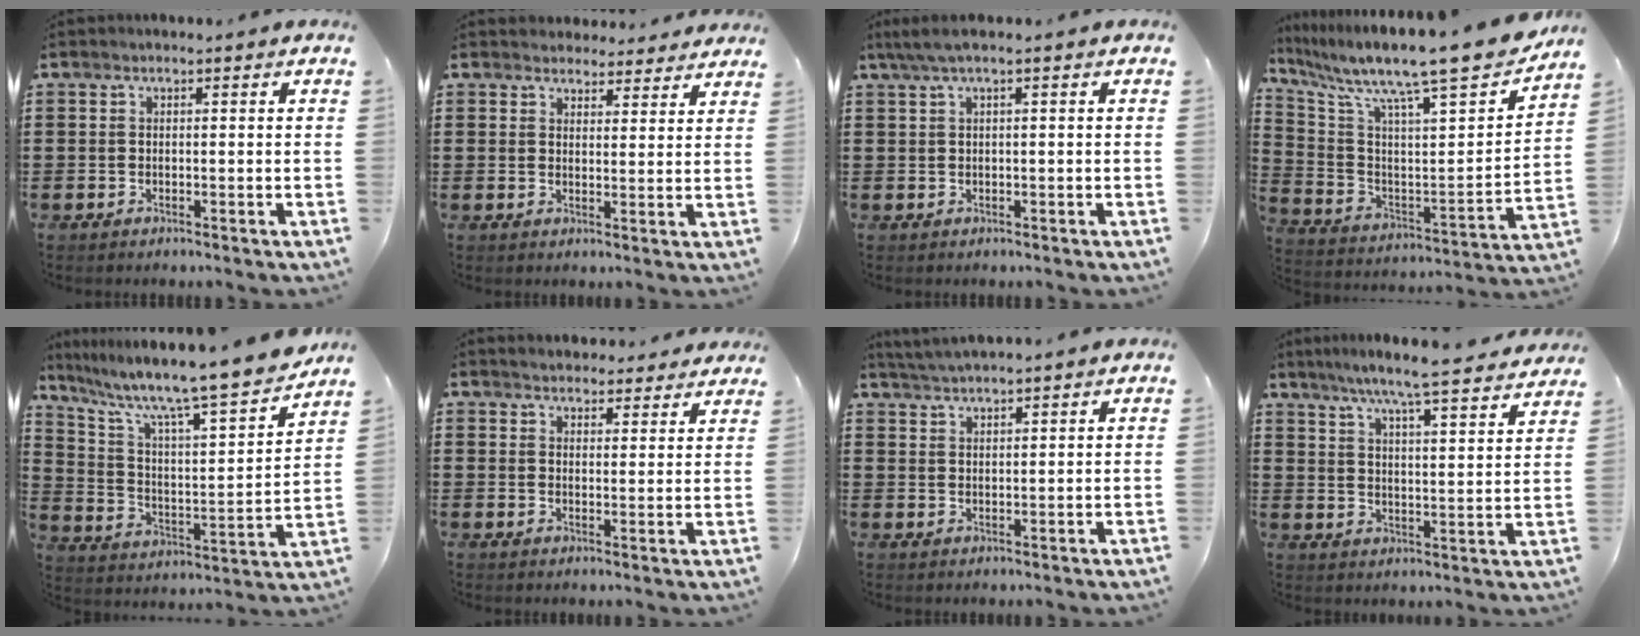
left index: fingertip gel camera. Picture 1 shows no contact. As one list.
[{"total": 3.5, "force": [3.4, 1.0, 0.1], "torque": [-0.005, -0.010, 0.063]}, {"total": 2.0, "force": [0.3, 0.1, 2.0], "torque": [-0.042, -0.004, 0.002]}, {"total": 11.9, "force": [10.0, 0.4, 6.4], "torque": [-0.136, -0.080, 0.151]}, {"total": 10.3, "force": [8.8, 0.3, 5.3], "torque": [-0.140, -0.066, 0.141]}, {"total": 3.1, "force": [3.1, 0.3, -0.2], "torque": [-0.005, -0.008, 0.057]}, {"total": 2.6, "force": [2.6, -0.4, 0.3], "torque": [-0.013, -0.005, 0.048]}, {"total": 6.7, "force": [6.0, -0.9, 2.8], "torque": [-0.071, -0.050, 0.095]}]